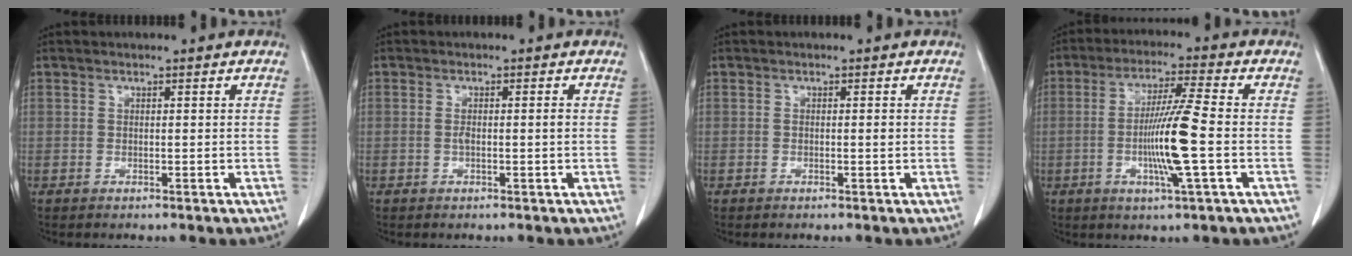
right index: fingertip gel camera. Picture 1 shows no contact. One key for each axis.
{"total": 1.8, "fx": -0.1, "fy": 0.3, "fz": 1.7, "tx": -0.034, "ty": 0.000, "tz": 0.000}
{"total": 0.8, "fx": 0.0, "fy": 0.2, "fz": 0.7, "tx": -0.011, "ty": 0.000, "tz": 0.000}
{"total": 10.0, "fx": -1.8, "fy": -0.7, "fz": 9.8, "tx": -0.188, "ty": -0.009, "tz": -0.037}